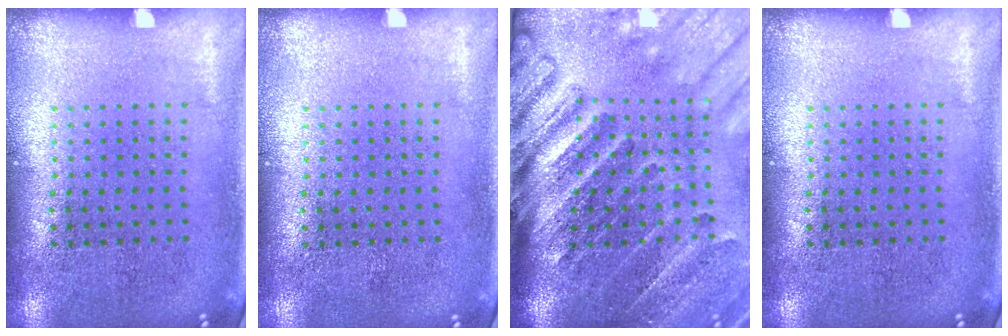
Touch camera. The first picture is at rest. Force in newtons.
{"total": 0.0}
{"total": 4.4, "press": 3.3, "slide": 2.9}
{"total": 0.0}